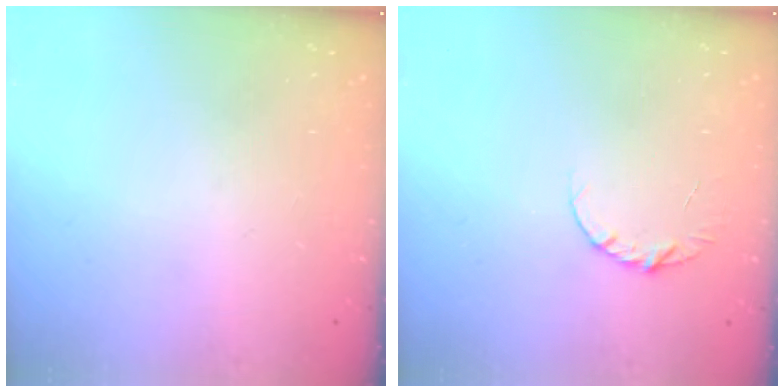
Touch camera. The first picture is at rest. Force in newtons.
{"total": 4.6, "press": 4.5, "slide": 0.5}